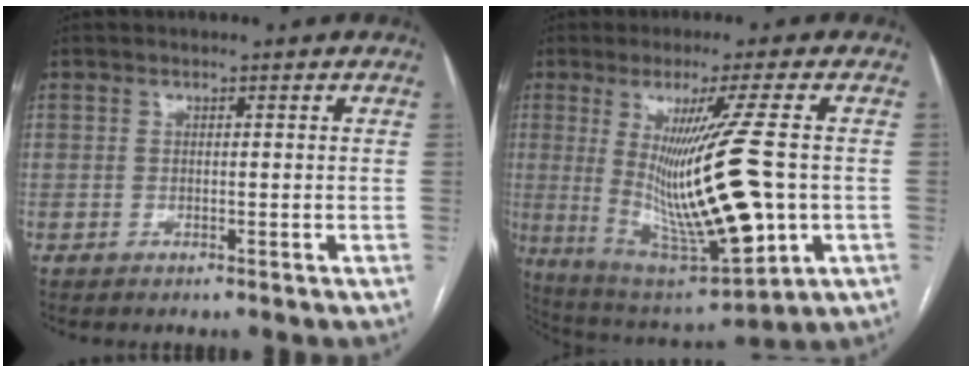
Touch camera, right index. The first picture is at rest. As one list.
[{"total": 18.9, "force": [-0.3, 1.4, 18.8], "torque": [-0.355, -0.026, 0.010]}]